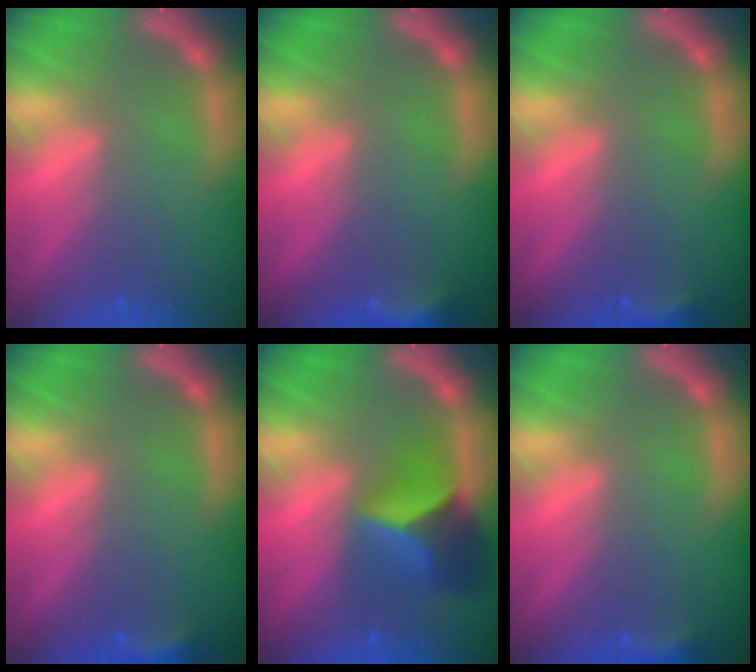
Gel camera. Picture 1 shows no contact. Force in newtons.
{"total": 3.4}
{"total": 1.9}
{"total": 2.4}
{"total": 6.4}
{"total": 1.9}